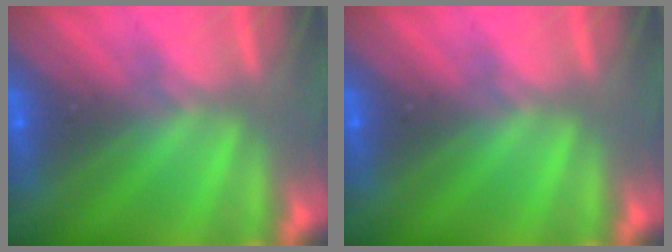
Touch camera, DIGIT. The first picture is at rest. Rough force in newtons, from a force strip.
{"total": 0.0}